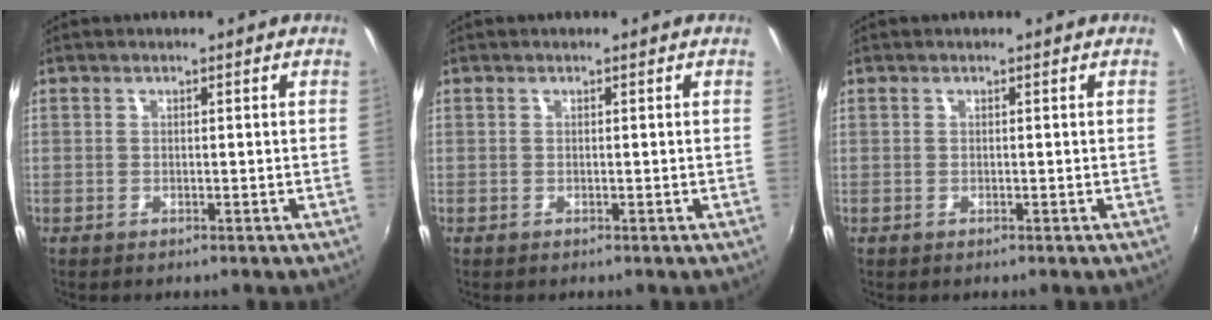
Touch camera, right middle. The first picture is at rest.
{"total": 0.0}
{"total": 0.0}